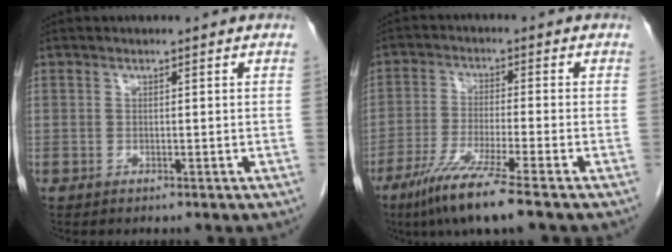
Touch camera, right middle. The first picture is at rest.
{"total": 9.7, "force": [-6.5, -0.7, 7.2], "torque": [-0.138, -0.033, -0.121]}